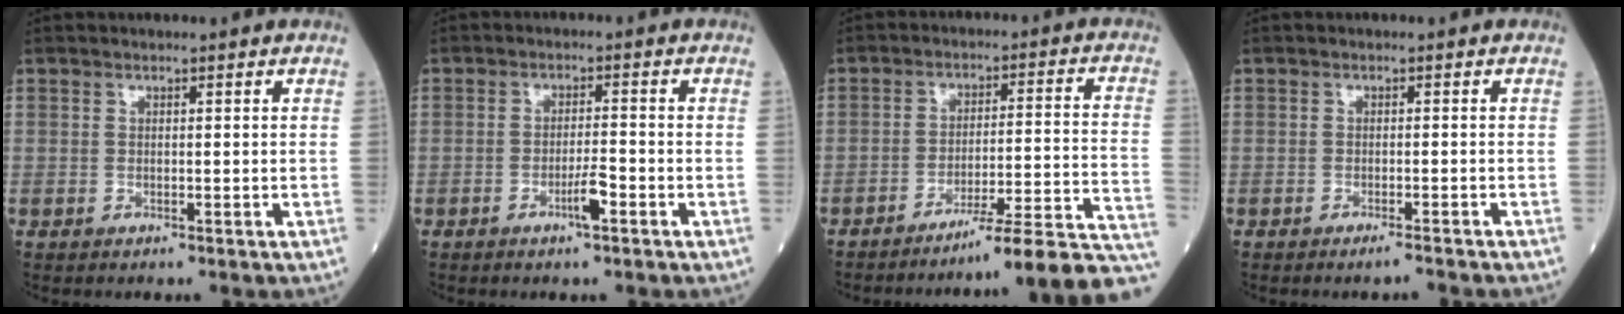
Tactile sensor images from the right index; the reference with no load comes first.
{"total": 3.1, "force": [-1.7, 0.1, 2.6], "torque": [-0.046, -0.001, -0.031]}
{"total": 17.8, "force": [-15.4, -1.7, 8.7], "torque": [-0.053, 0.007, -0.213]}
{"total": 2.1, "force": [-1.8, -0.3, 1.0], "torque": [-0.017, -0.002, -0.025]}